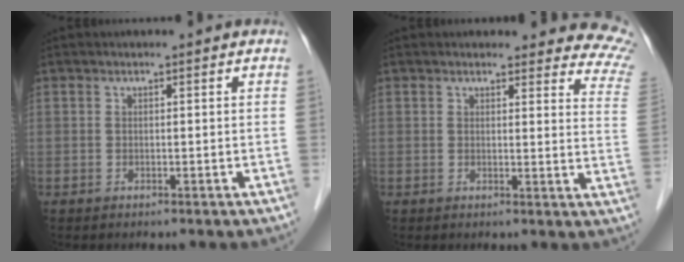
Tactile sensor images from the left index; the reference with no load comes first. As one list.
[{"total": 13.0, "force": [12.2, 3.5, 2.8], "torque": [0.018, -0.064, 0.088]}]